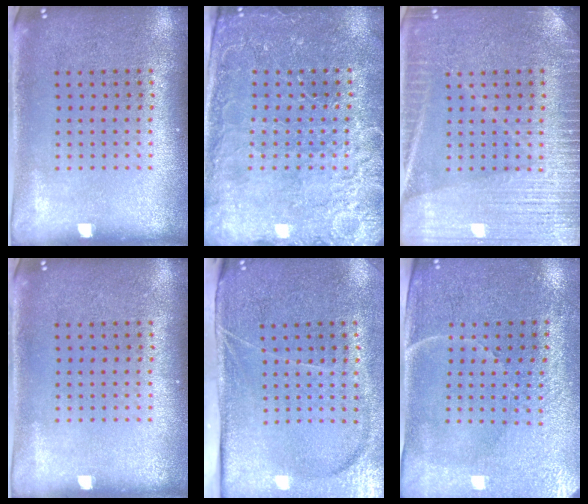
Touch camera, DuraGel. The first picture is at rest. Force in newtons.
{"total": 3.1, "press": 3.1, "slide": 0.5}
{"total": 4.9, "press": 4.9, "slide": 0.7}
{"total": 0.0}
{"total": 4.2, "press": 3.4, "slide": 2.4}
{"total": 3.4, "press": 3.3, "slide": 1.0}